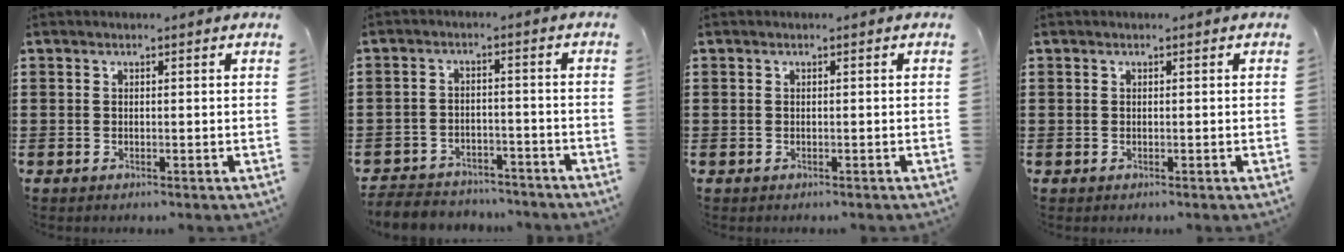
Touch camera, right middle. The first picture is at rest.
{"total": 3.8, "force": [-3.7, 0.8, -0.1], "torque": [-0.010, 0.001, -0.082]}
{"total": 0.0}
{"total": 0.0}